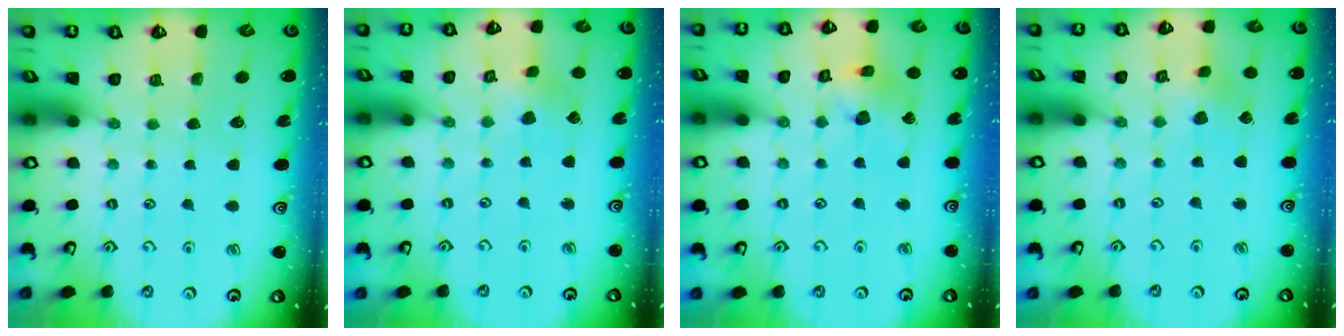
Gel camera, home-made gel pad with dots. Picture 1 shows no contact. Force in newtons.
{"total": 2.9, "press": 2.9, "slide": 0.2}
{"total": 11.9, "press": 11.7, "slide": 1.7}
{"total": 2.5, "press": 2.5, "slide": 0.3}